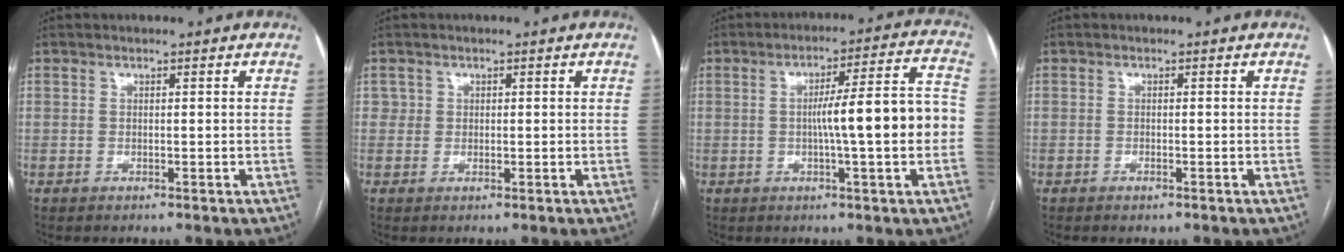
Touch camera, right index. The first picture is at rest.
{"total": 1.4, "force": [0.4, 1.3, 0.2], "torque": [0.009, 0.002, 0.002]}
{"total": 10.3, "force": [-1.3, 1.4, 10.2], "torque": [-0.139, 0.031, -0.020]}
{"total": 0.6, "force": [-0.4, 0.3, 0.3], "torque": [-0.003, 0.000, -0.004]}